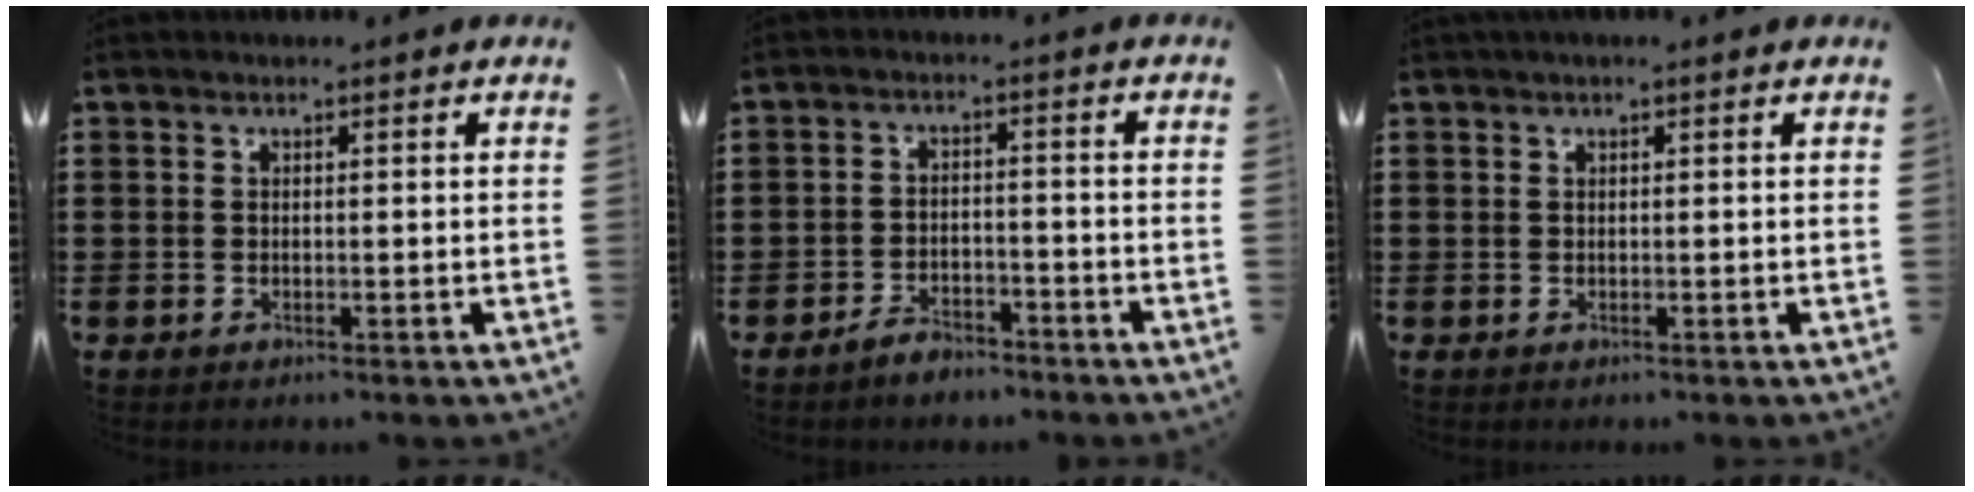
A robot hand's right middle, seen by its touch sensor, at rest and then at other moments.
{"total": 3.4, "force": [-3.2, 0.9, 0.6], "torque": [-0.014, 0.007, -0.064]}
{"total": 0.5, "force": [0.4, -0.1, 0.3], "torque": [-0.005, 0.003, 0.007]}